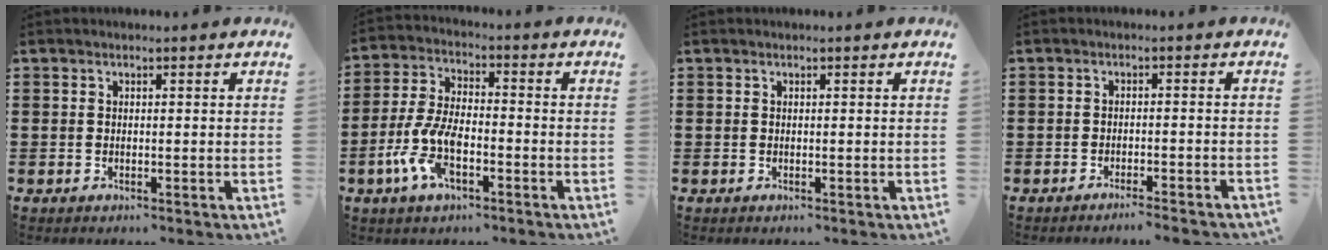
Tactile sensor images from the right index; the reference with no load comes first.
{"total": 8.5, "force": [-3.4, 3.9, 6.7], "torque": [-0.169, -0.006, -0.072]}
{"total": 0.0}
{"total": 2.1, "force": [-1.9, -0.5, 0.7], "torque": [-0.014, -0.004, -0.038]}